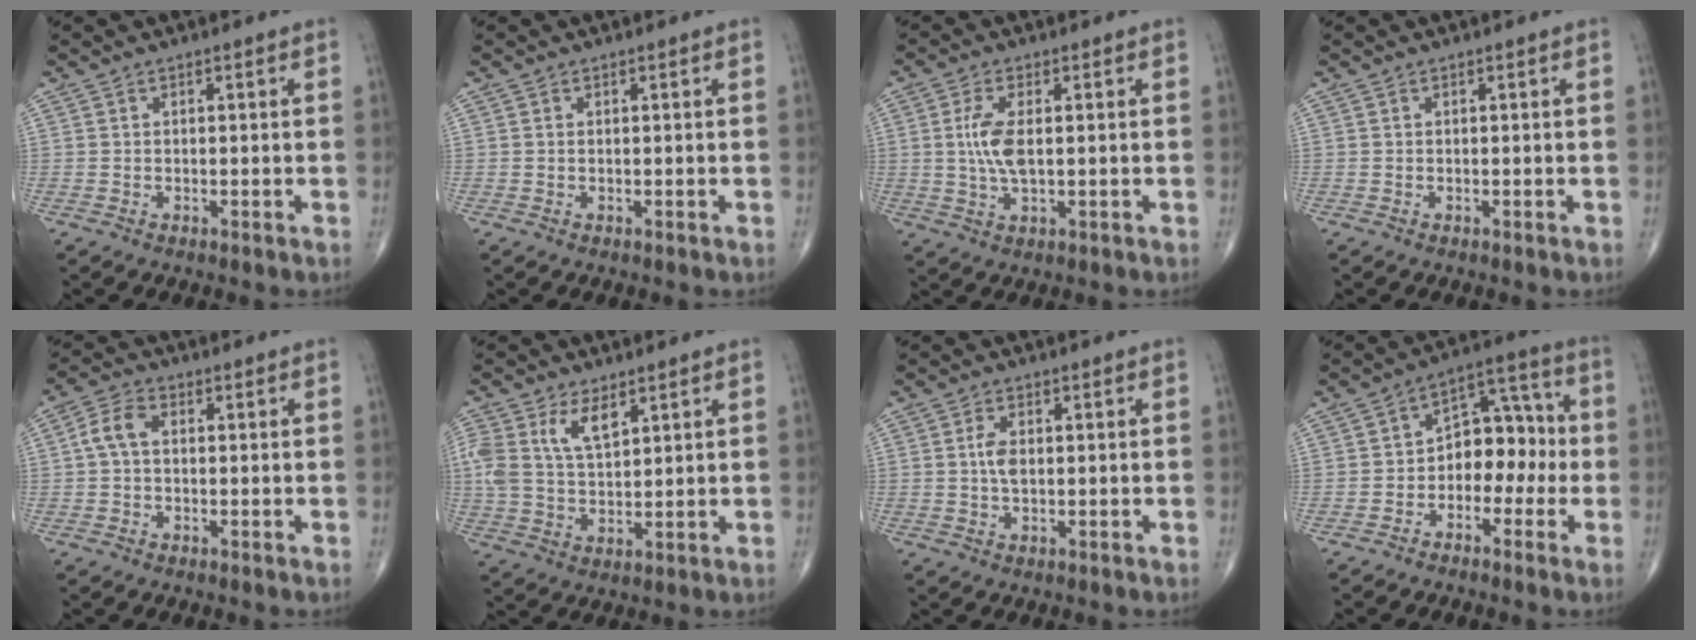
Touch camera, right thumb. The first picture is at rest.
{"total": 0.0}
{"total": 6.1, "force": [0.5, 2.4, 5.6], "torque": [-0.123, -0.003, 0.009]}
{"total": 0.0}
{"total": 4.7, "force": [0.3, 3.0, 3.7], "torque": [-0.075, 0.016, -0.001]}
{"total": 9.1, "force": [4.1, 4.6, 6.6], "torque": [-0.133, -0.004, 0.085]}
{"total": 3.1, "force": [0.2, 1.6, 2.6], "torque": [-0.051, 0.002, 0.003]}
{"total": 10.4, "force": [-2.0, 7.0, 7.4], "torque": [-0.069, 0.050, -0.045]}